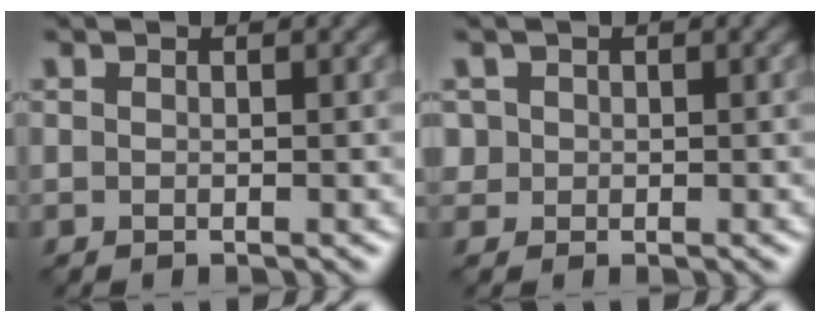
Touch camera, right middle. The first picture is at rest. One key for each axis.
{"total": 1.3, "fx": 0.2, "fy": 1.3, "fz": 0.2, "tx": 0.003, "ty": -0.003, "tz": 0.005}